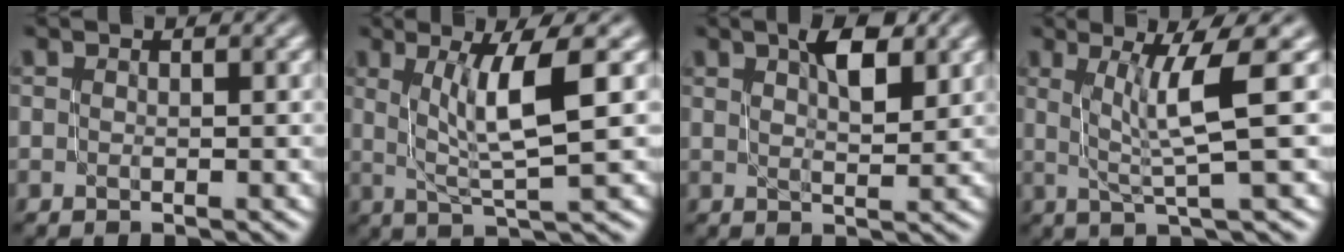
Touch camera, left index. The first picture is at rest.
{"total": 5.8, "force": [1.6, 1.1, 5.5], "torque": [-0.089, 0.003, 0.029]}
{"total": 3.7, "force": [1.9, 1.1, 3.0], "torque": [-0.043, 0.000, 0.030]}
{"total": 4.8, "force": [1.3, 0.6, 4.6], "torque": [-0.080, 0.004, 0.025]}